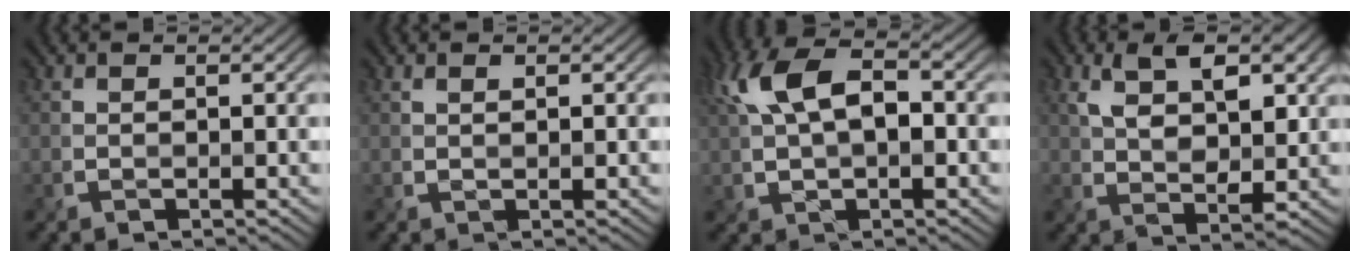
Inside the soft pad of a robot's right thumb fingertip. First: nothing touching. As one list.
[{"total": 0.7, "force": [0.4, 0.1, 0.5], "torque": [-0.011, 0.000, 0.010]}, {"total": 10.1, "force": [1.9, 5.4, 8.4], "torque": [-0.185, 0.019, 0.027]}, {"total": 7.7, "force": [2.8, 3.9, 6.0], "torque": [-0.106, -0.004, 0.046]}]